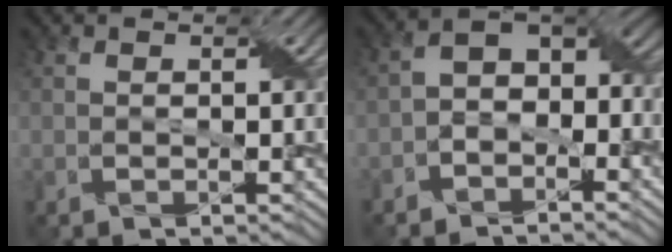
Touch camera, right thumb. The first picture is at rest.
{"total": 6.3, "force": [-2.8, 4.1, 3.9], "torque": [-0.054, 0.001, -0.066]}